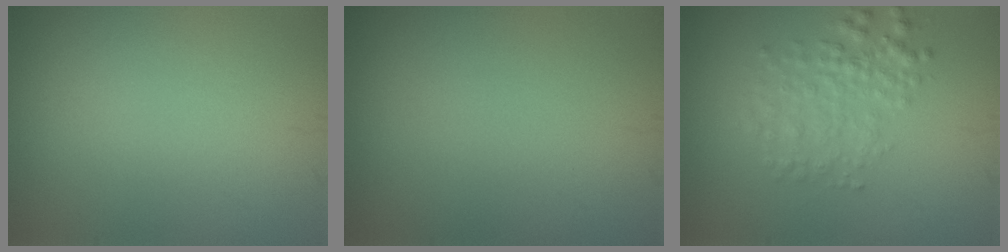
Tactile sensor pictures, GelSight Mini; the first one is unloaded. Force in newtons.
{"total": 0.0}
{"total": 2.9, "press": 2.9, "slide": 0.1}